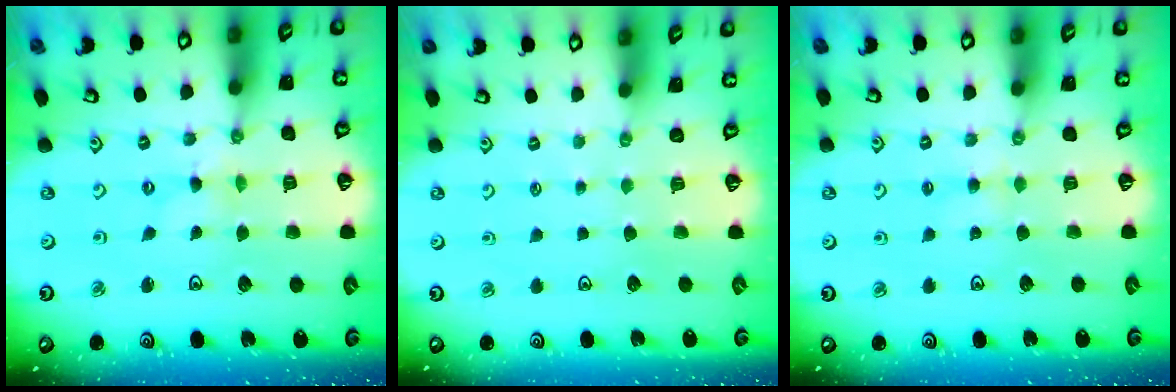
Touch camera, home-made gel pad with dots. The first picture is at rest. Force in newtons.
{"total": 0.6, "press": 0.6, "slide": 0.1}
{"total": 1.6, "press": 1.5, "slide": 0.4}